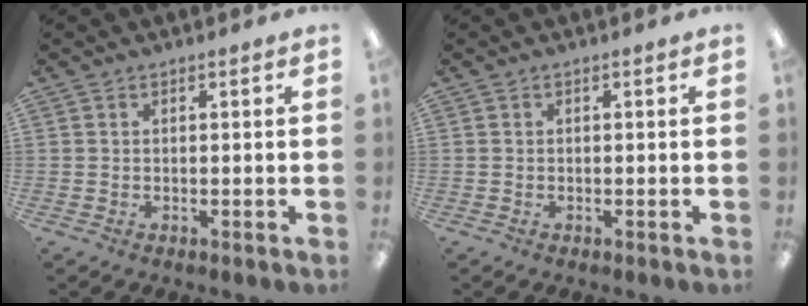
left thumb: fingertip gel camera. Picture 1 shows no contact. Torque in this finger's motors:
{"motor_torque": [0.00, 0.00, 0.04, -0.04, 0.00]}